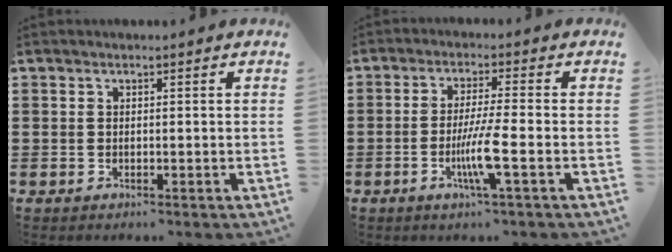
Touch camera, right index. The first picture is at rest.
{"total": 6.6, "force": [-2.2, -0.1, 6.2], "torque": [-0.125, -0.019, -0.045]}